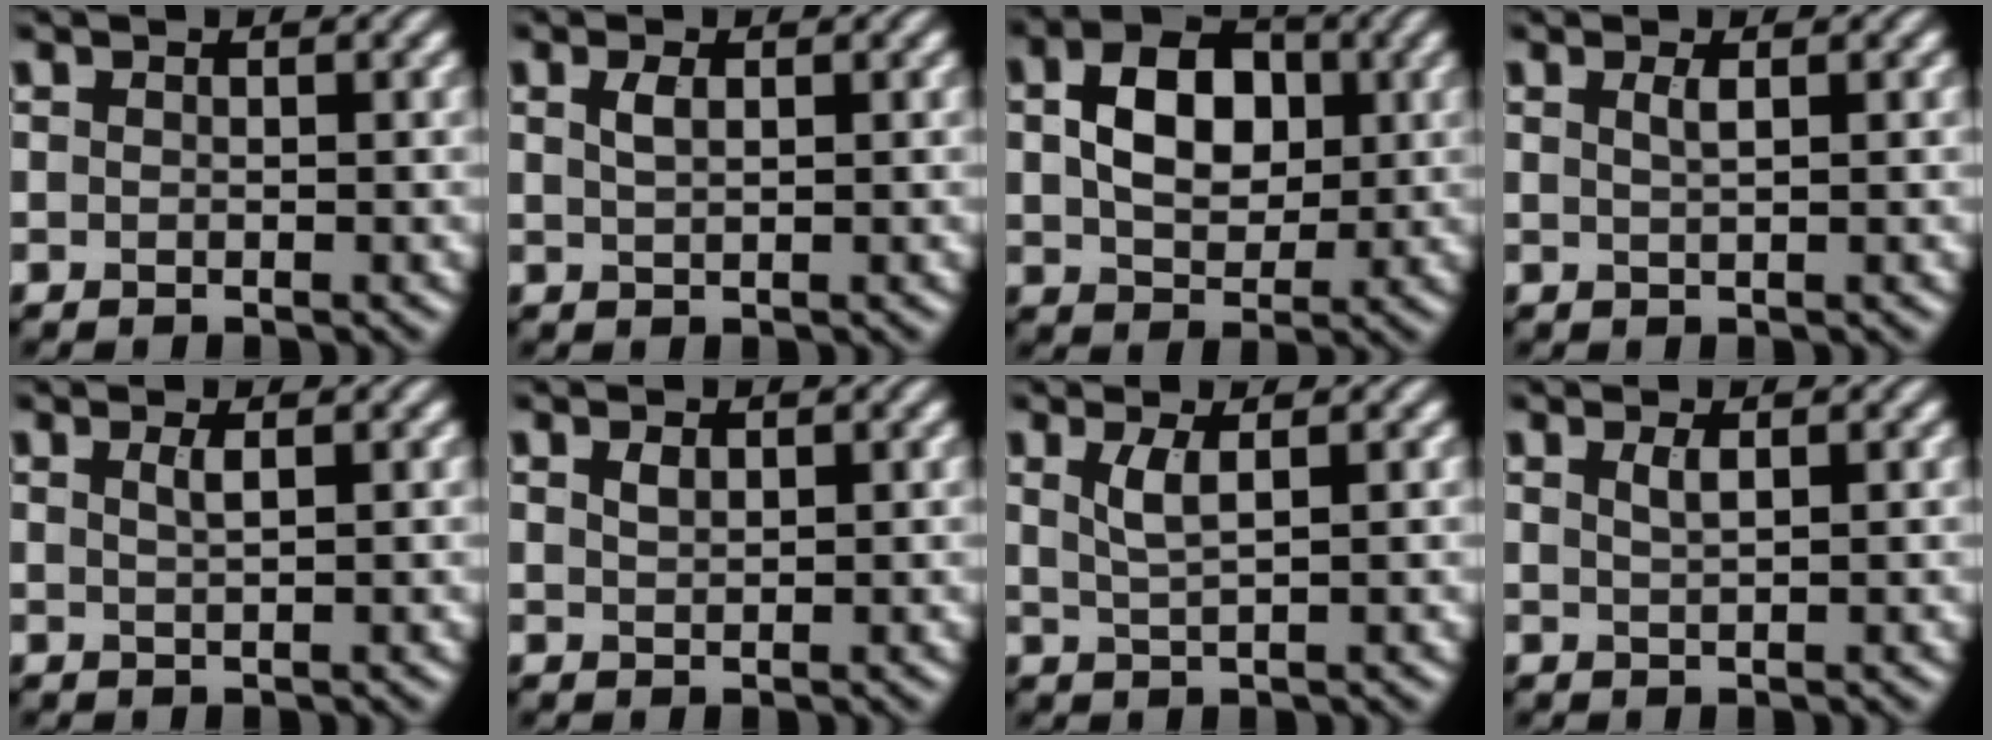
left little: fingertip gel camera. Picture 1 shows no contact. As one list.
[{"total": 1.2, "force": [0.5, 0.5, 1.0], "torque": [-0.023, 0.003, 0.012]}, {"total": 6.5, "force": [1.2, 4.4, 4.6], "torque": [-0.085, 0.008, 0.015]}, {"total": 1.2, "force": [0.5, 0.4, 1.1], "torque": [-0.015, 0.003, 0.006]}, {"total": 1.3, "force": [0.5, 0.4, 1.1], "torque": [-0.015, 0.003, 0.007]}, {"total": 0.9, "force": [0.6, 0.4, 0.6], "torque": [-0.015, 0.001, 0.012]}, {"total": 2.1, "force": [0.8, 0.5, 1.9], "torque": [-0.038, -0.002, 0.016]}, {"total": 1.2, "force": [0.6, 0.4, 1.0], "torque": [-0.017, 0.003, 0.009]}]